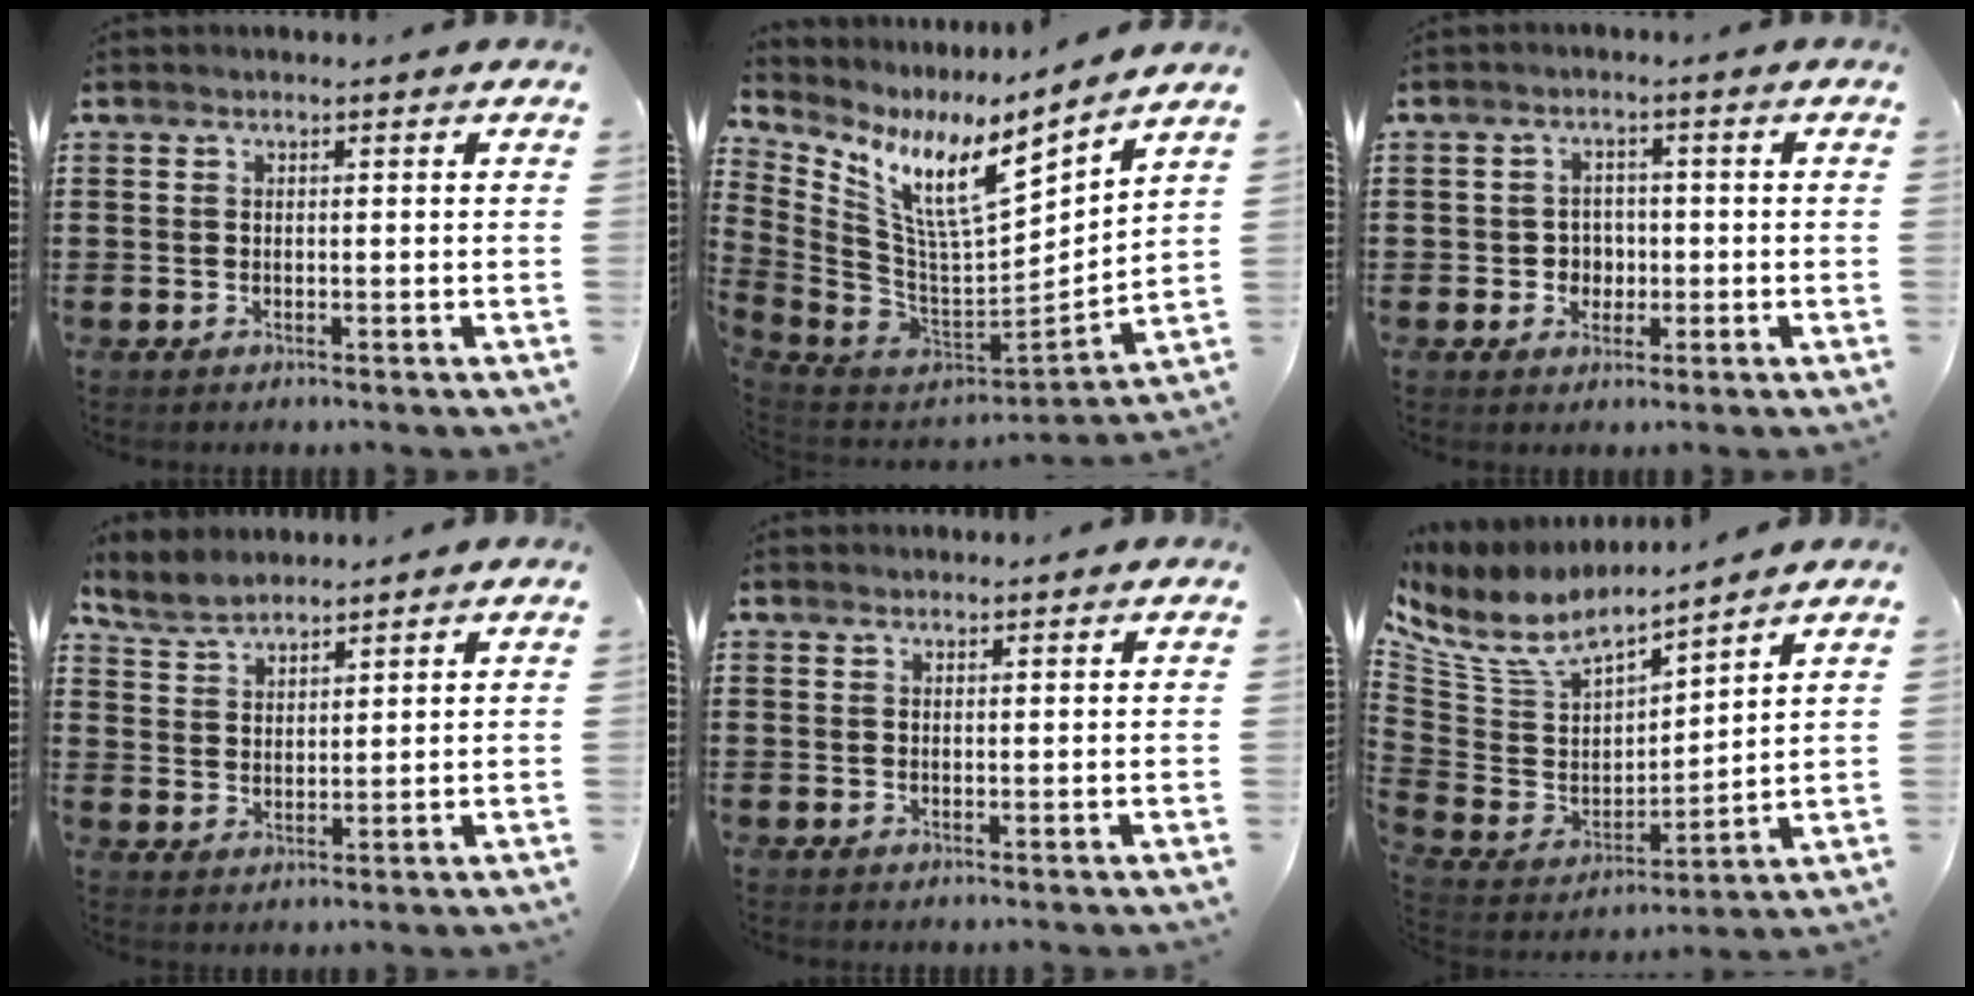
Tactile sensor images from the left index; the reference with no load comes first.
{"total": 11.9, "force": [6.4, 3.4, 9.4], "torque": [-0.209, -0.046, 0.106]}
{"total": 2.9, "force": [-0.7, 2.6, 1.0], "torque": [-0.029, 0.004, -0.020]}
{"total": 3.8, "force": [3.7, 0.9, 0.4], "torque": [-0.023, -0.007, 0.068]}
{"total": 0.8, "force": [0.8, 0.1, 0.0], "torque": [-0.002, 0.000, 0.016]}
{"total": 7.4, "force": [6.2, 2.7, 3.2], "torque": [-0.098, -0.045, 0.107]}